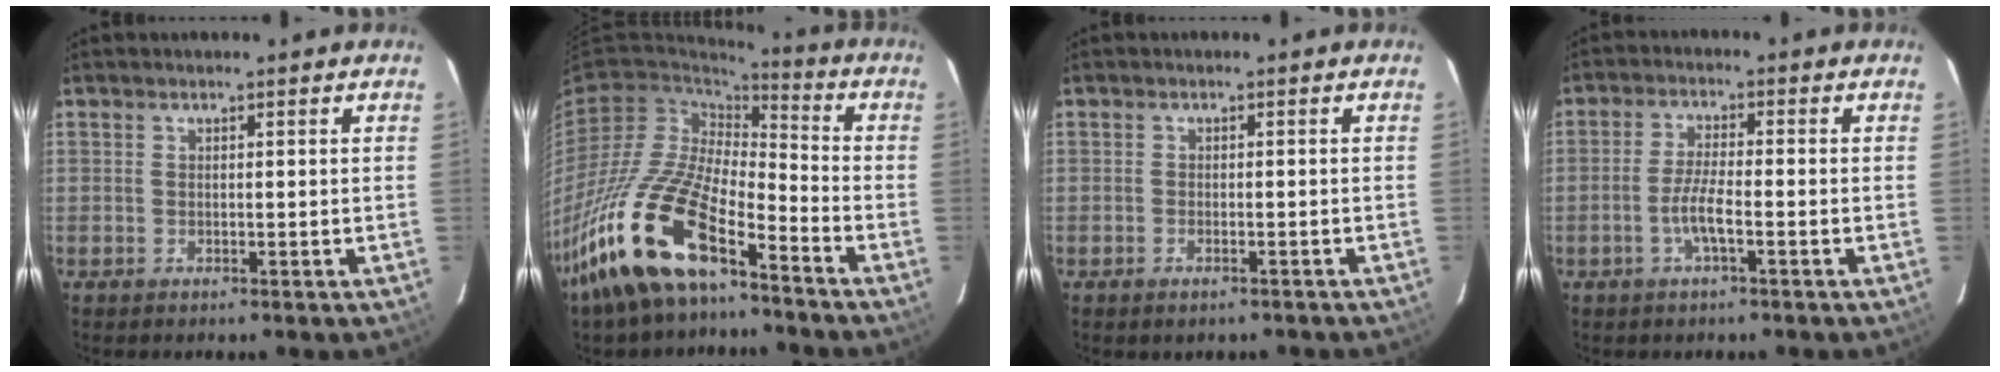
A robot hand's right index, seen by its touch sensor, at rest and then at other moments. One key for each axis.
{"total": 19.2, "fx": -12.6, "fy": 6.6, "fz": 12.9, "tx": -0.270, "ty": -0.012, "tz": -0.245}
{"total": 2.3, "fx": -1.7, "fy": 0.9, "fz": 1.3, "tx": -0.027, "ty": -0.004, "tz": -0.026}
{"total": 4.6, "fx": -1.9, "fy": 0.5, "fz": 4.2, "tx": -0.088, "ty": 0.001, "tz": -0.038}